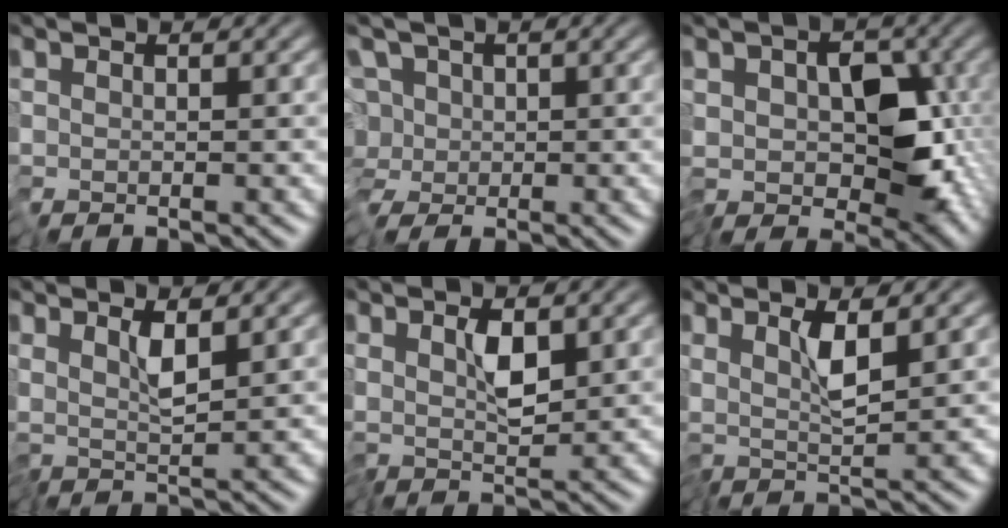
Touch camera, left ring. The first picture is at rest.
{"total": 6.3, "force": [-0.9, 4.7, 4.2], "torque": [-0.058, 0.021, -0.050]}
{"total": 8.7, "force": [-2.5, 4.8, 6.8], "torque": [-0.087, -0.002, -0.063]}
{"total": 1.9, "force": [0.8, -0.5, 1.7], "torque": [-0.032, -0.006, 0.017]}
{"total": 2.2, "force": [0.4, 0.5, 2.2], "torque": [-0.037, -0.008, 0.013]}
{"total": 2.2, "force": [0.7, -0.7, 1.9], "torque": [-0.035, -0.007, 0.015]}